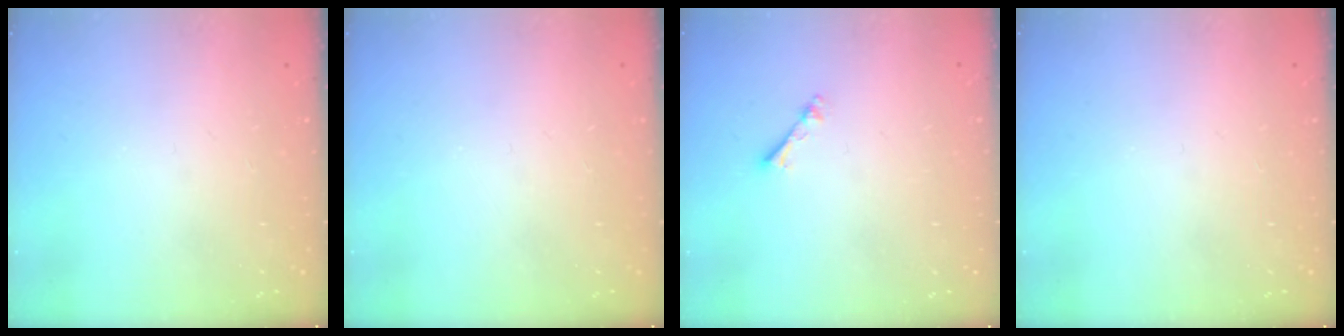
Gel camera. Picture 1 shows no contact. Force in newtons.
{"total": 0.0}
{"total": 1.7, "press": 1.7, "slide": 0.3}
{"total": 0.0}